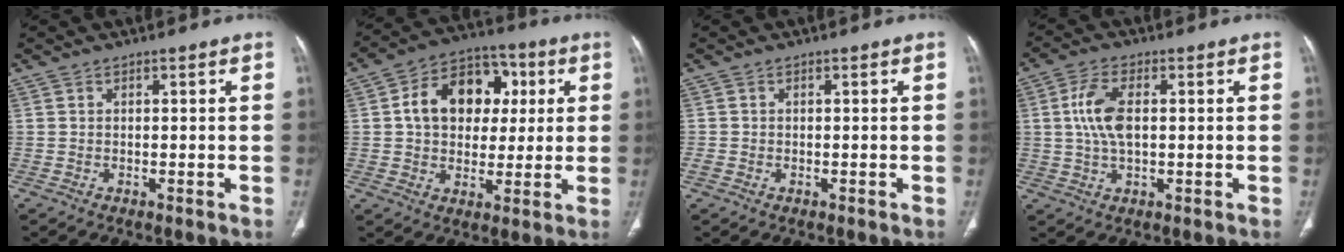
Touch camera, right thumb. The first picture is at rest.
{"total": 14.9, "force": [2.7, 11.1, 9.5], "torque": [-0.113, 0.015, 0.036]}
{"total": 0.8, "force": [-0.3, 0.5, 0.5], "torque": [-0.018, 0.000, -0.007]}
{"total": 7.6, "force": [0.9, 3.7, 6.5], "torque": [-0.141, 0.007, 0.017]}